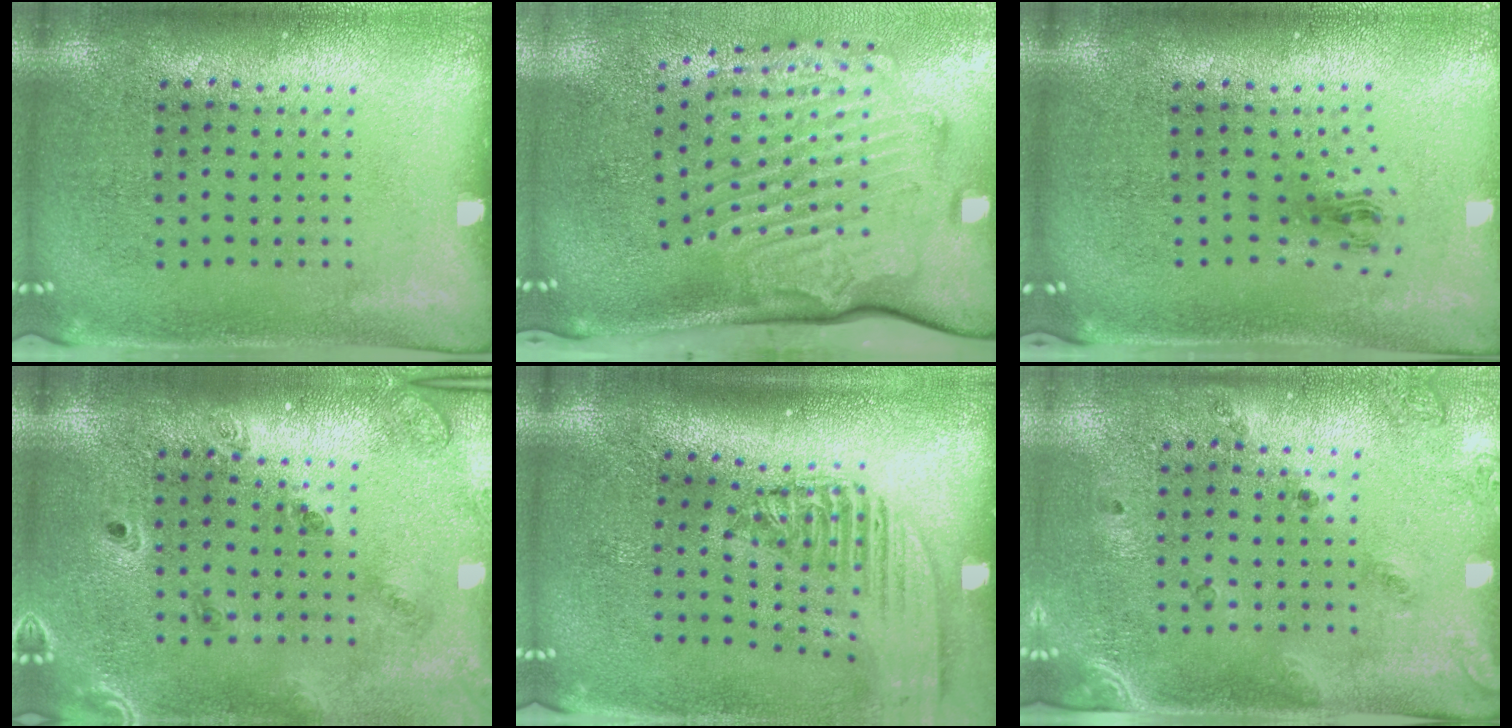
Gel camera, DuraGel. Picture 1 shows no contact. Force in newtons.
{"total": 3.6, "press": 2.5, "slide": 2.6}
{"total": 1.0, "press": 0.4, "slide": 0.9}
{"total": 1.3, "press": 1.3, "slide": 0.2}
{"total": 2.3, "press": 1.8, "slide": 1.5}
{"total": 1.6, "press": 1.1, "slide": 1.1}